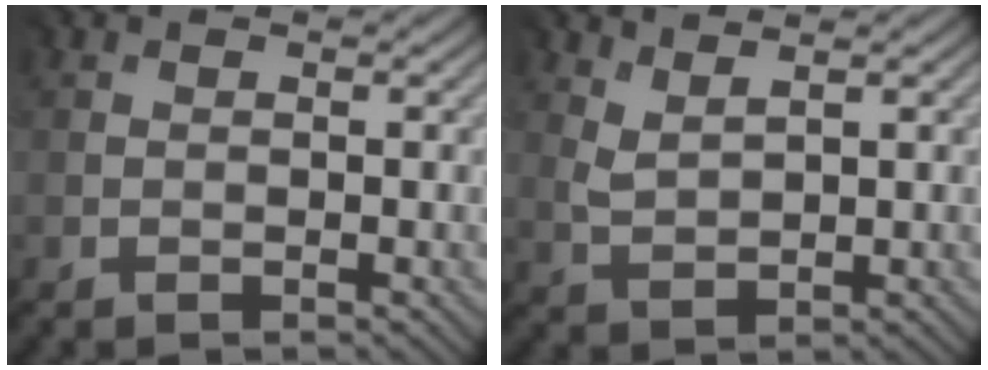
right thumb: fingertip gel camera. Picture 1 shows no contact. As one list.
[{"total": 3.1, "force": [3.0, 0.2, -0.8], "torque": [0.005, 0.003, 0.063]}]